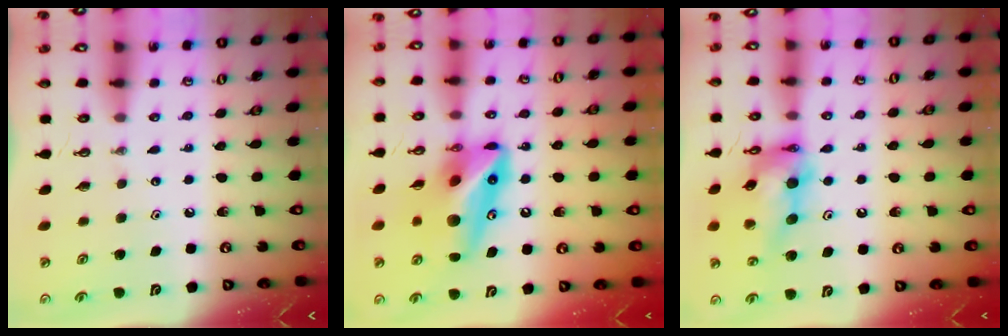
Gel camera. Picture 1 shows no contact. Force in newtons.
{"total": 14.4, "press": 14.2, "slide": 2.3}
{"total": 17.1, "press": 17.0, "slide": 1.9}